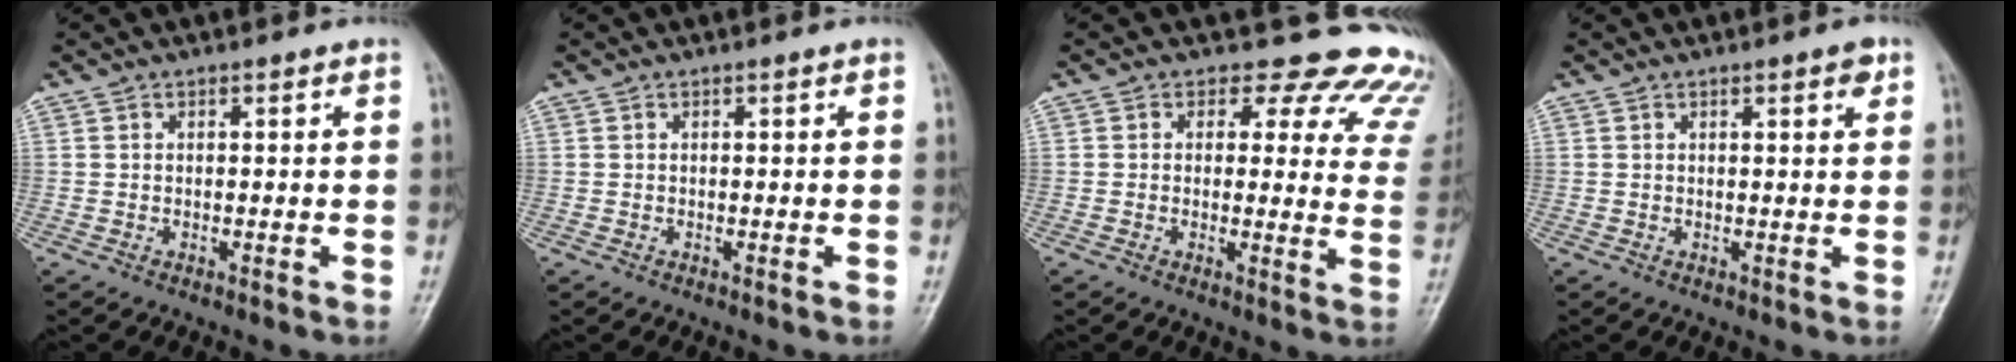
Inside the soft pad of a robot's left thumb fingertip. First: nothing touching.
{"total": 0.0}
{"total": 15.7, "force": [13.4, 7.3, 3.9], "torque": [0.010, -0.086, 0.113]}
{"total": 2.1, "force": [1.2, 0.6, 1.6], "torque": [-0.017, -0.004, 0.014]}